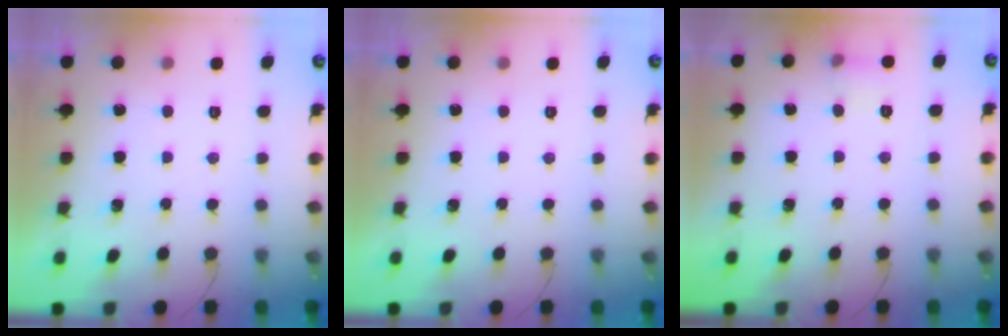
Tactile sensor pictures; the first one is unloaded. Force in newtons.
{"total": 0.0}
{"total": 6.0, "press": 5.7, "slide": 1.8}